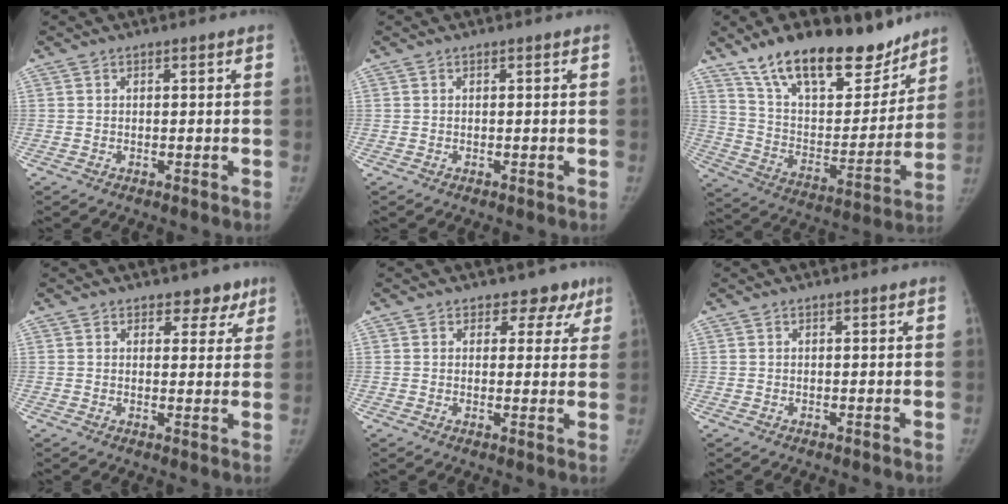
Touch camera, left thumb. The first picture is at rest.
{"total": 0.0}
{"total": 24.1, "force": [17.5, 10.6, 12.7], "torque": [-0.157, -0.077, 0.288]}
{"total": 4.1, "force": [2.9, 2.7, 1.1], "torque": [0.025, -0.014, 0.034]}
{"total": 5.1, "force": [3.4, 3.7, 0.6], "torque": [0.034, -0.017, 0.031]}
{"total": 0.0}